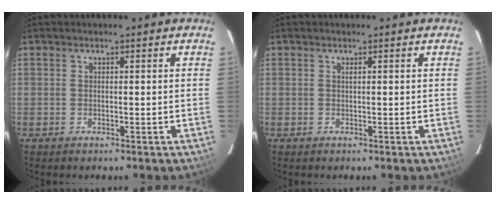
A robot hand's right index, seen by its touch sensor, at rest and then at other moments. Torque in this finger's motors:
{"motor_torque": [-0.03, 0.04, 0.00, 0.02]}